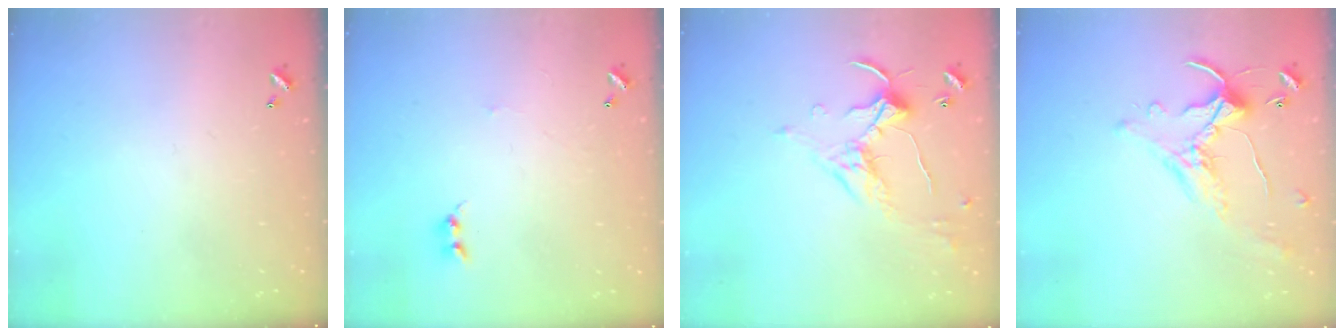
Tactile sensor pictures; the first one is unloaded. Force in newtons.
{"total": 0.0}
{"total": 1.5, "press": 1.3, "slide": 0.8}
{"total": 1.7, "press": 1.5, "slide": 0.8}